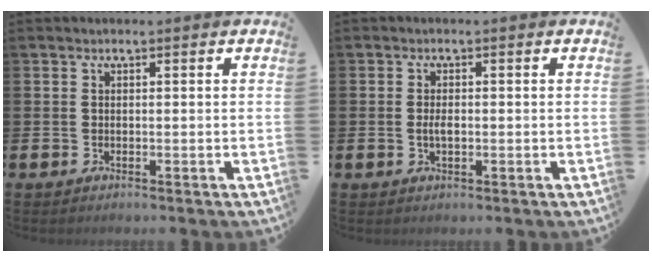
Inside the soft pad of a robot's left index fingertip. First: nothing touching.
{"total": 1.8, "force": [-0.2, 0.8, 1.6], "torque": [-0.028, 0.002, -0.005]}